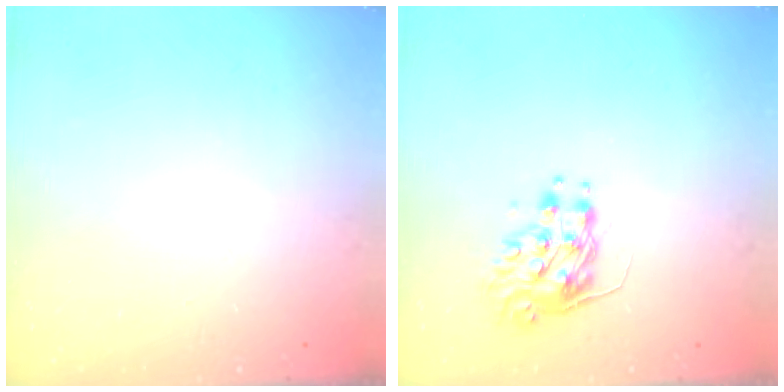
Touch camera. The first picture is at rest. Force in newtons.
{"total": 8.8, "press": 8.7, "slide": 0.4}